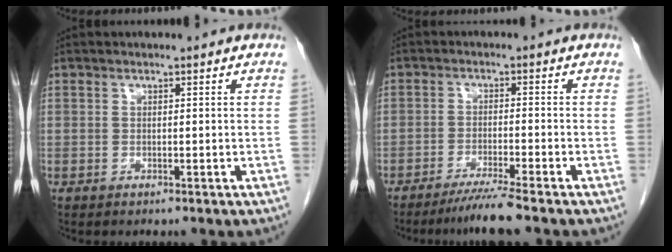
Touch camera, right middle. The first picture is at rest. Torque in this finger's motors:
{"motor_torque": [0.11, -0.09, 0.03, 0.02]}